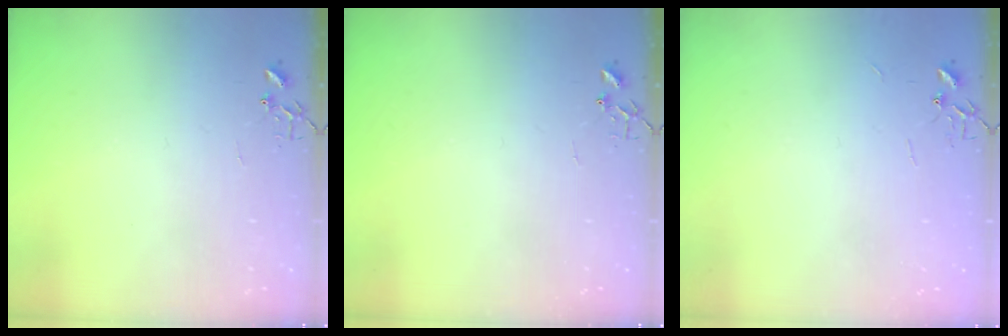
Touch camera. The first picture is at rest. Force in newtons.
{"total": 0.0}
{"total": 2.2, "press": 2.2, "slide": 0.3}